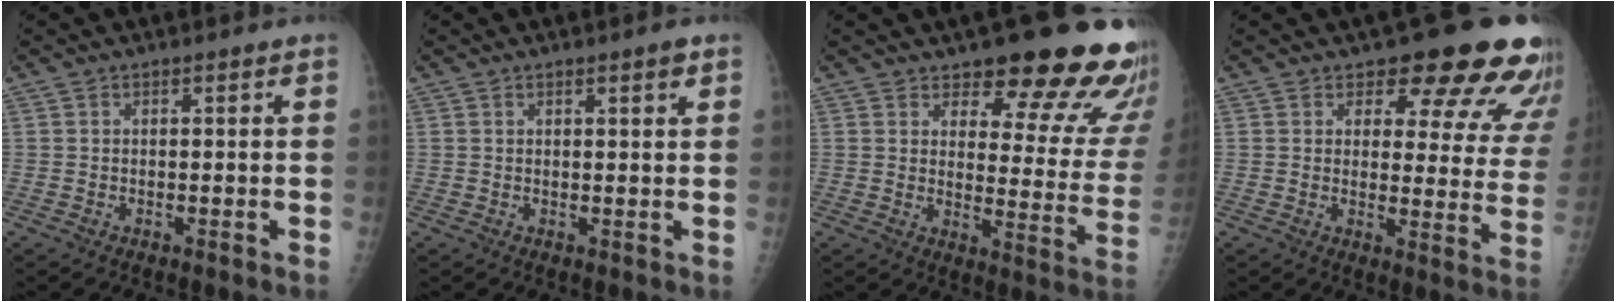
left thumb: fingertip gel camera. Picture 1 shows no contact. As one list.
[{"total": 1.9, "force": [1.2, 0.3, 1.5], "torque": [-0.019, -0.006, 0.016]}, {"total": 20.3, "force": [16.0, 6.2, 10.9], "torque": [-0.088, -0.109, 0.189]}, {"total": 17.1, "force": [13.6, 6.2, 8.2], "torque": [-0.047, -0.086, 0.145]}]